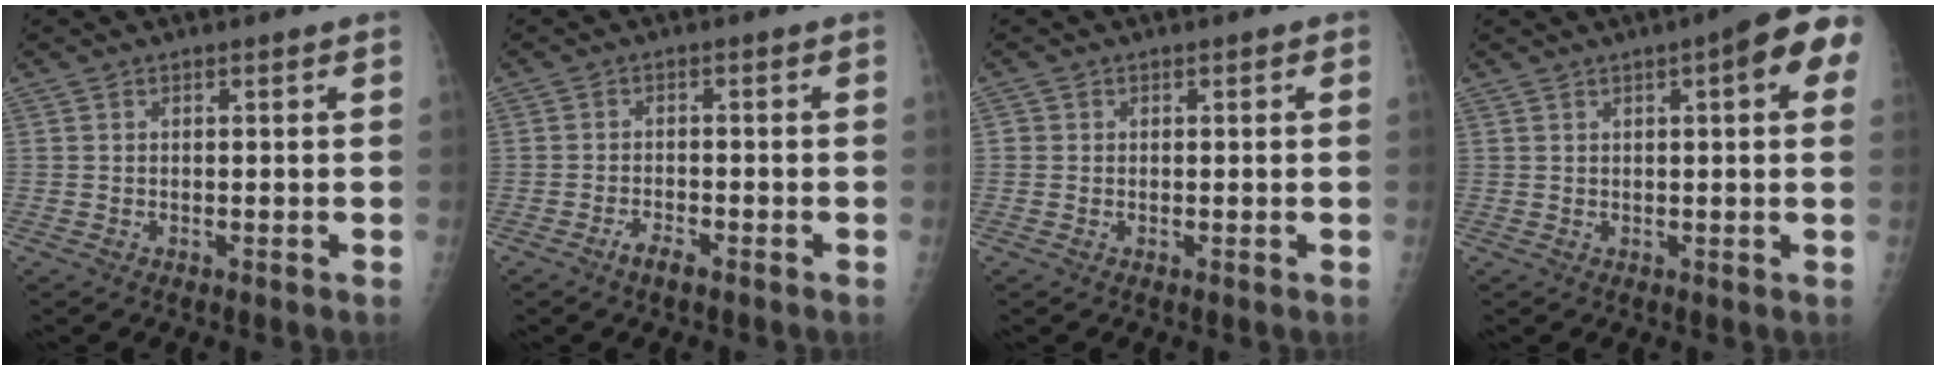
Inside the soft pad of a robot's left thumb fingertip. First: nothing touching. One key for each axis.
{"total": 2.6, "fx": -1.9, "fy": 0.7, "fz": 1.6, "tx": -0.037, "ty": 0.008, "tz": -0.037}
{"total": 1.2, "fx": 0.1, "fy": 1.1, "fz": 0.4, "tx": 0.006, "ty": 0.003, "tz": -0.004}
{"total": 9.9, "fx": 3.4, "fy": 2.6, "fz": 8.9, "tx": -0.094, "ty": 0.009, "tz": 0.032}